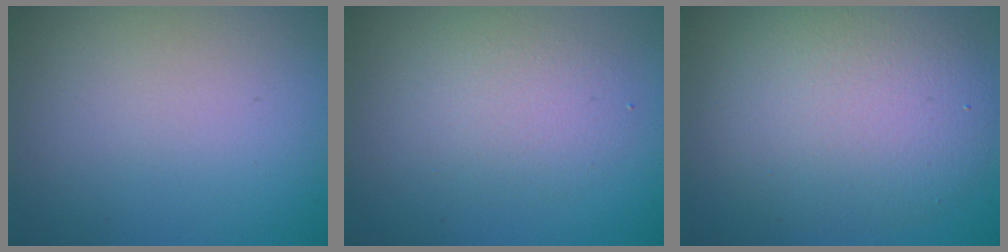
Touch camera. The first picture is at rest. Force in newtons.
{"total": 2.7, "press": 2.7, "slide": 0.2}
{"total": 7.1, "press": 7.1, "slide": 0.5}